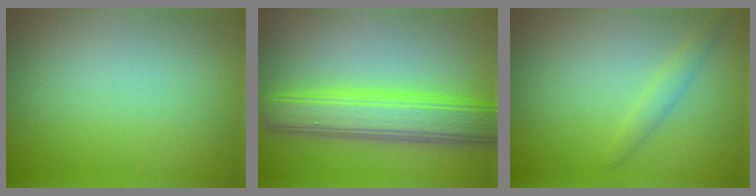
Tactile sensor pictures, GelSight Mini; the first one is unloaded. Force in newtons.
{"total": 6.6, "press": 6.6, "slide": 0.2}
{"total": 1.4, "press": 1.4, "slide": 0.1}